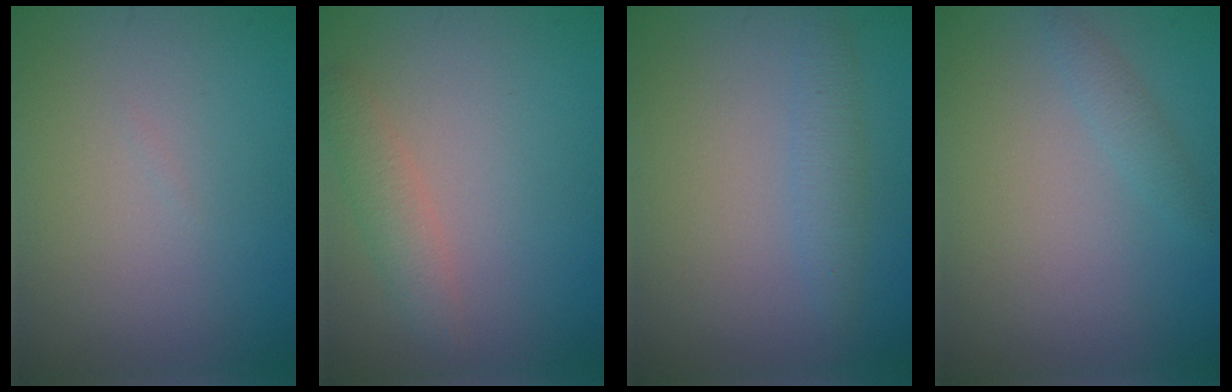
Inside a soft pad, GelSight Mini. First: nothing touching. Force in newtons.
{"total": 2.1, "press": 2.1, "slide": 0.1}
{"total": 1.8, "press": 1.8, "slide": 0.1}
{"total": 1.1, "press": 1.1, "slide": 0.1}